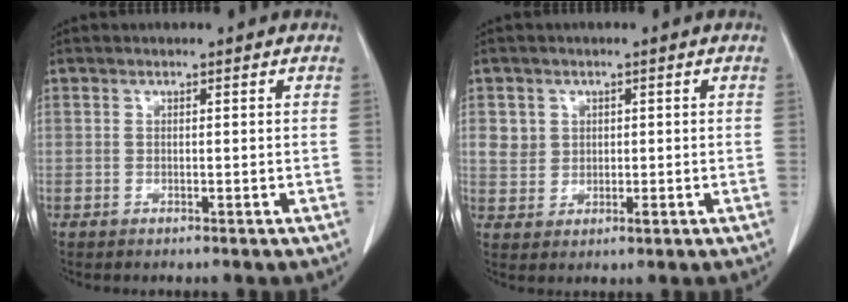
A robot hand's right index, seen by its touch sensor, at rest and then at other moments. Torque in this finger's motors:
{"motor_torque": [0.33, 0.05, -0.01, 0.03]}